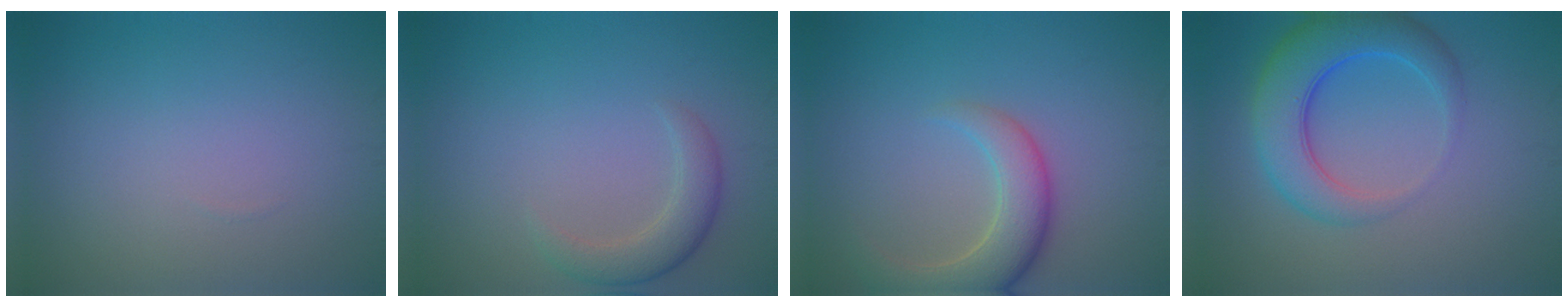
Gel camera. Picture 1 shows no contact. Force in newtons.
{"total": 2.8, "press": 2.8, "slide": 0.0}
{"total": 5.4, "press": 5.3, "slide": 0.4}
{"total": 6.6, "press": 6.5, "slide": 0.4}